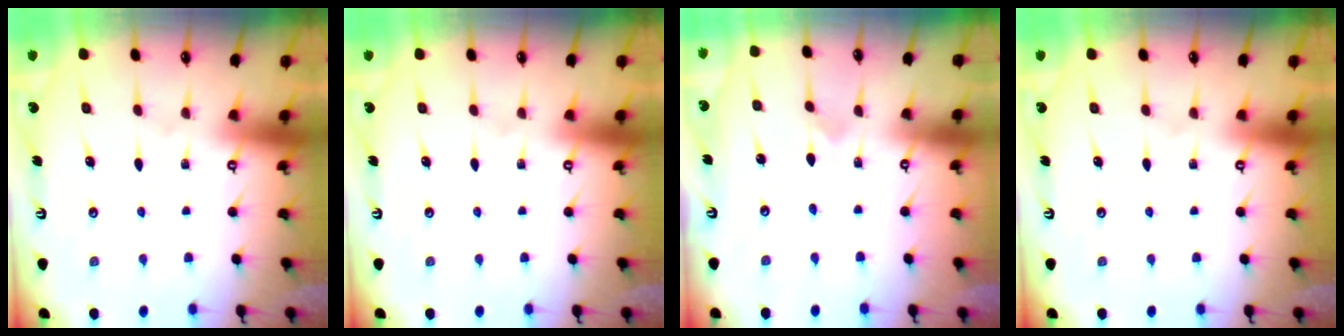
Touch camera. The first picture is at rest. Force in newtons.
{"total": 0.0}
{"total": 0.0}
{"total": 0.0}